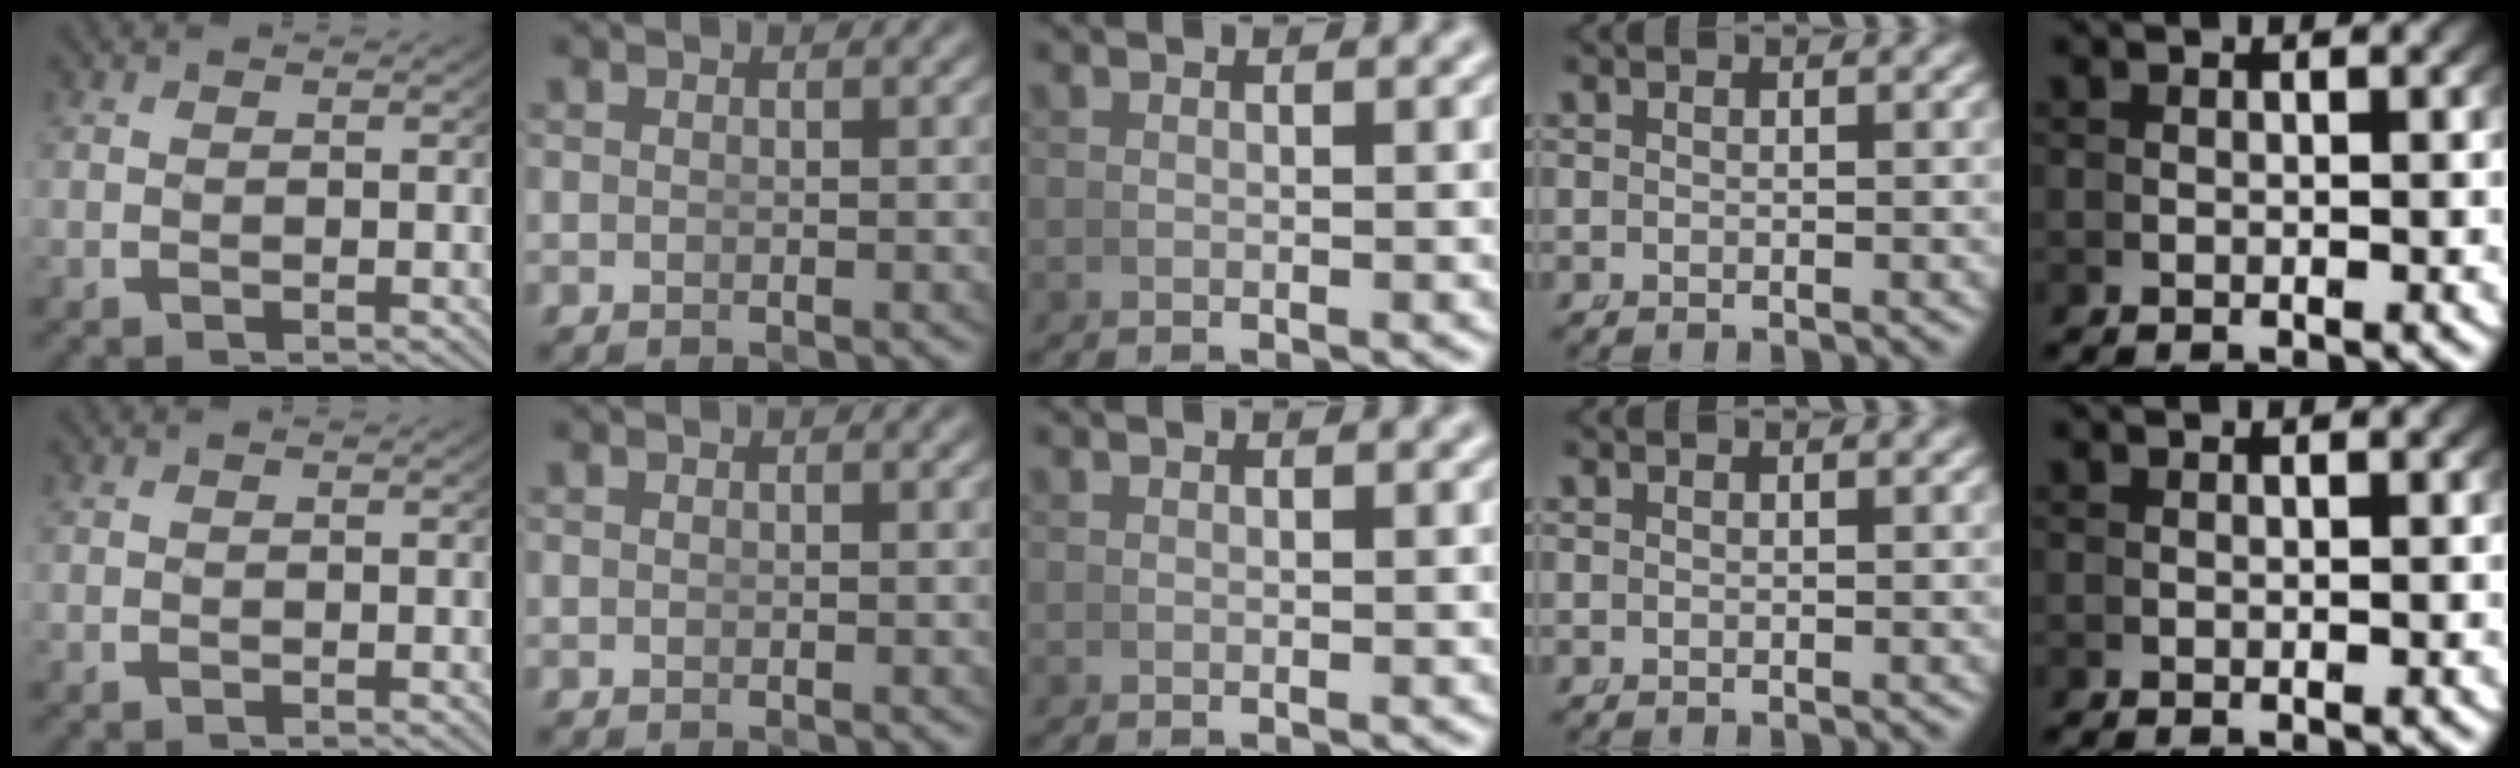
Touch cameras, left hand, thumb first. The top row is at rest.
{}